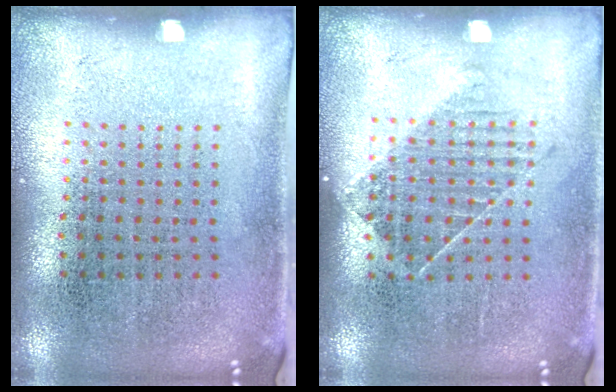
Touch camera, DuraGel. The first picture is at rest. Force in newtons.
{"total": 1.1, "press": 0.9, "slide": 0.7}